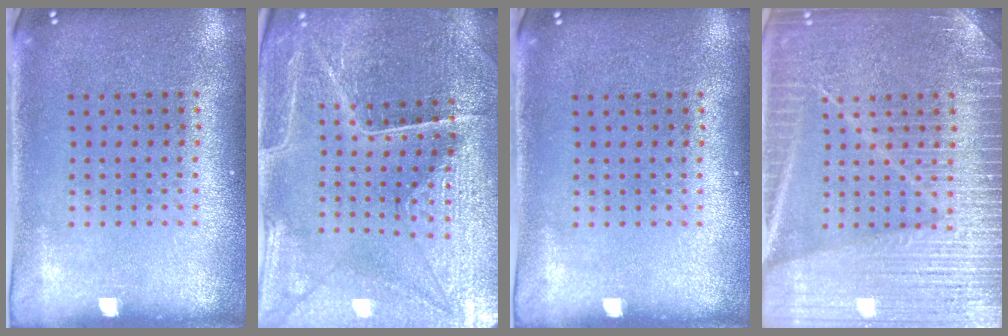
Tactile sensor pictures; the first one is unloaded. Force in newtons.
{"total": 3.5, "press": 3.5, "slide": 0.4}
{"total": 0.0}
{"total": 6.8, "press": 6.7, "slide": 1.0}